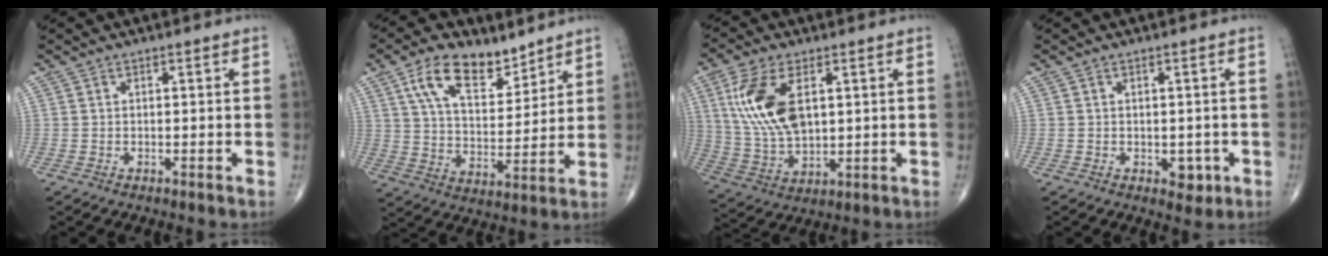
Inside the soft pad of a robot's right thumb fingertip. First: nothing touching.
{"total": 13.3, "force": [8.2, 6.8, 7.9], "torque": [-0.113, -0.043, 0.152]}
{"total": 14.1, "force": [4.1, 7.3, 11.3], "torque": [-0.233, -0.011, 0.089]}
{"total": 2.7, "force": [-0.8, 1.9, 1.8], "torque": [0.000, 0.003, -0.004]}